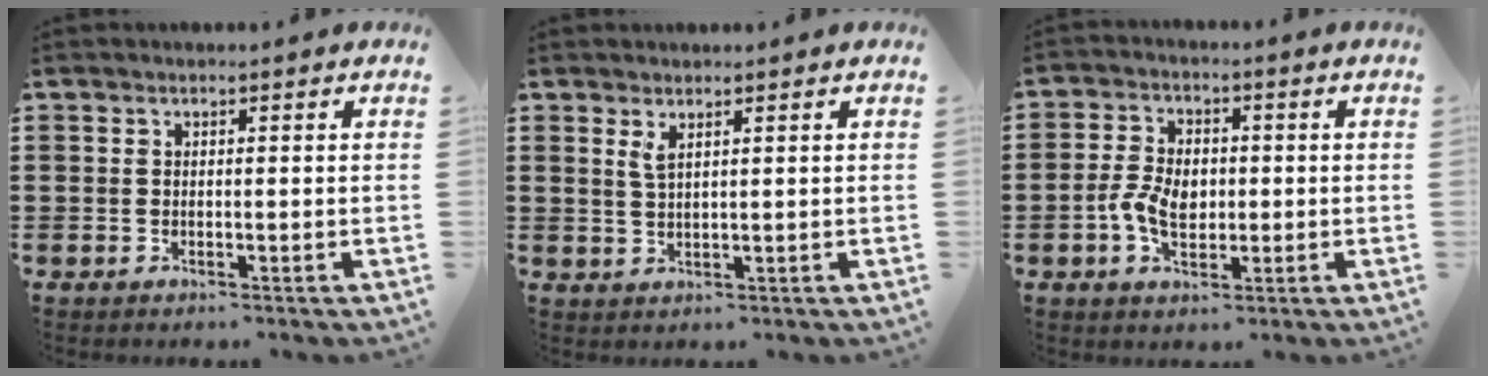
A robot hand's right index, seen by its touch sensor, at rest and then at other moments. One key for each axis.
{"total": 1.9, "fx": 1.1, "fy": 0.4, "fz": 1.4, "tx": -0.031, "ty": 0.001, "tz": 0.020}
{"total": 5.4, "fx": -0.8, "fy": 3.8, "fz": 3.9, "tx": -0.080, "ty": 0.003, "tz": -0.020}